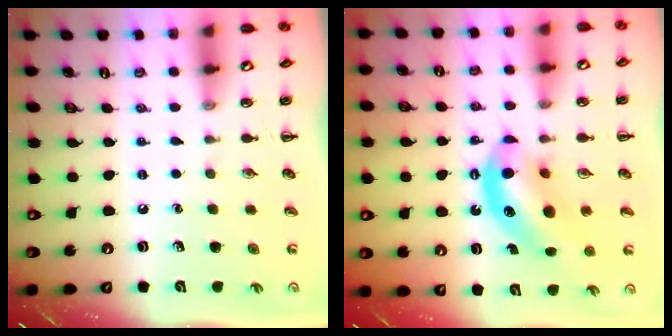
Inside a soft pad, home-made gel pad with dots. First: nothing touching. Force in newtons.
{"total": 10.7, "press": 10.4, "slide": 2.6}